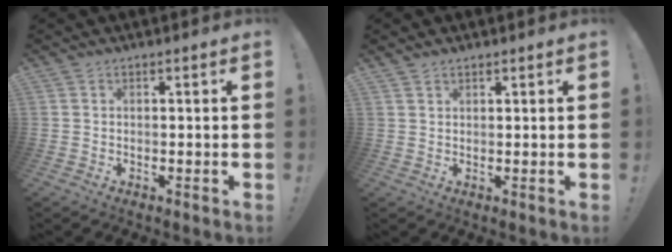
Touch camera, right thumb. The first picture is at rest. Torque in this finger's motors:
{"motor_torque": [-0.02, -0.16, -0.04, 0.04, 0.09]}